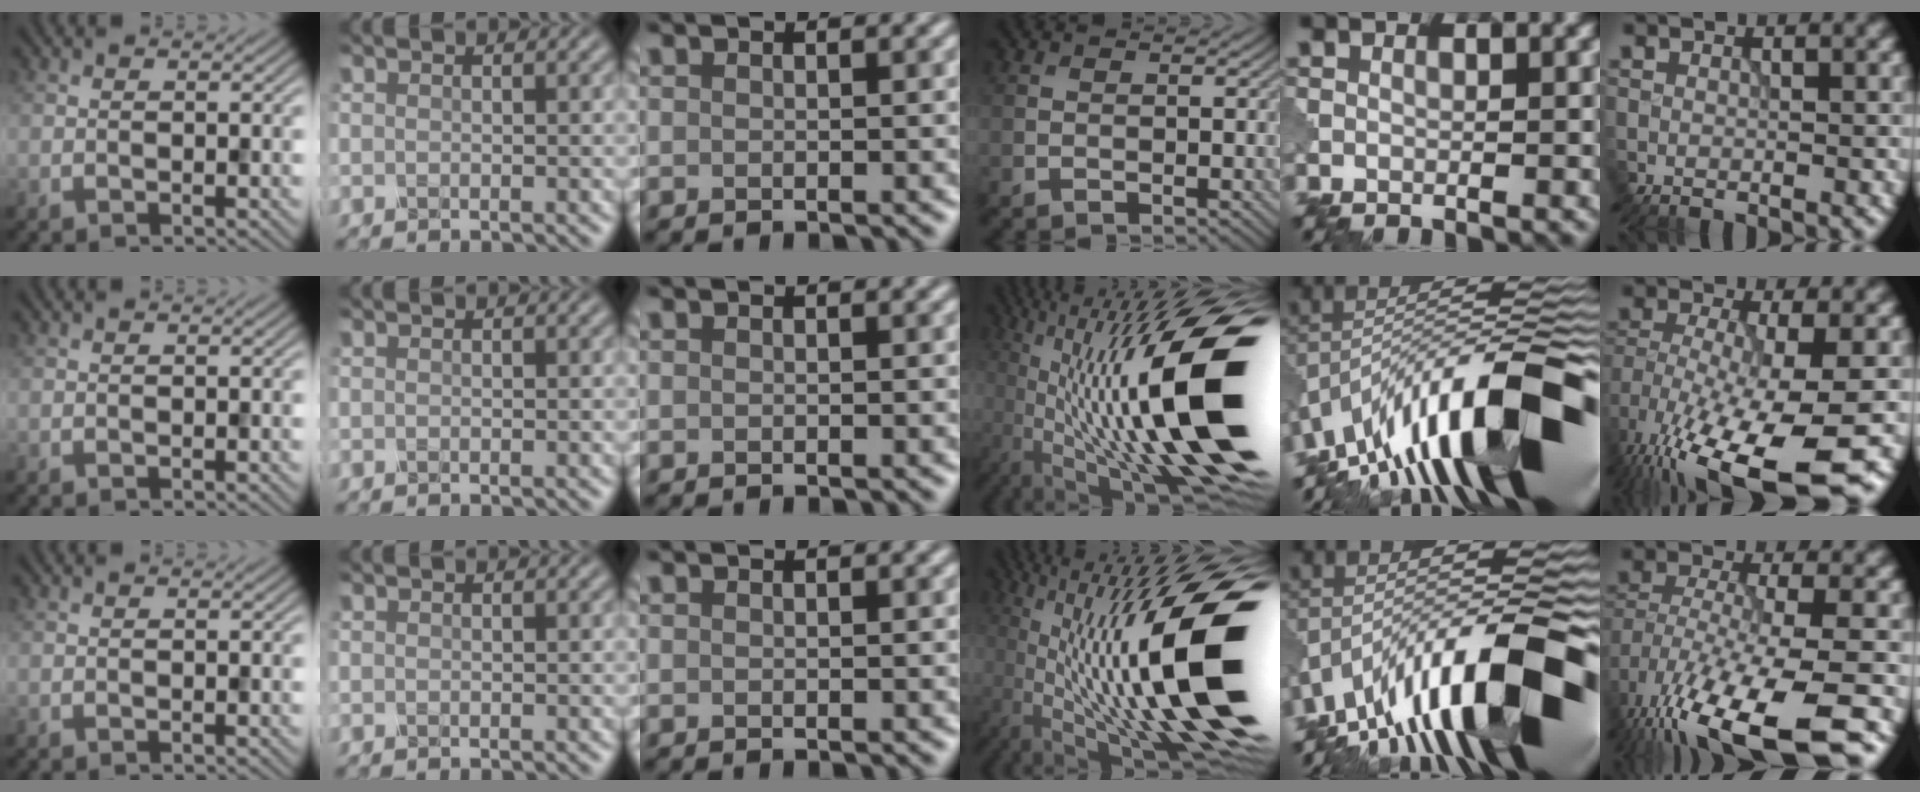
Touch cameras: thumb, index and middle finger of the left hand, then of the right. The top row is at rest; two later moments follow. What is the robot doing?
{"motion": "shake", "object": "plastic piggy bank"}